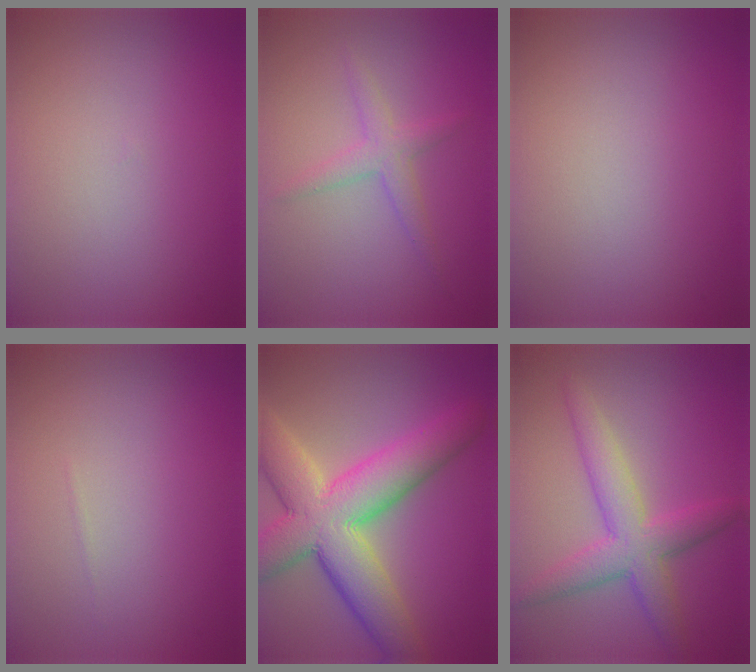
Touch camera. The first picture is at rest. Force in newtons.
{"total": 2.1, "press": 2.1, "slide": 0.1}
{"total": 0.0}
{"total": 0.0}
{"total": 10.5, "press": 10.4, "slide": 0.8}
{"total": 4.8, "press": 4.8, "slide": 0.1}